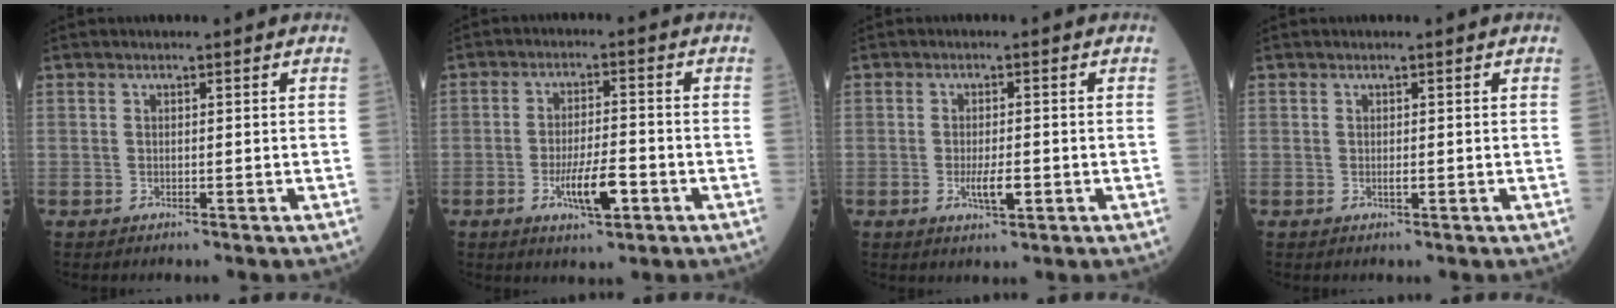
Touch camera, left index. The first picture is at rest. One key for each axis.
{"total": 6.5, "fx": -2.7, "fy": 0.5, "fz": 5.9, "tx": -0.112, "ty": -0.009, "tz": -0.051}
{"total": 3.5, "fx": -1.1, "fy": 0.8, "fz": 3.2, "tx": -0.060, "ty": -0.001, "tz": -0.020}
{"total": 0.5, "fx": -0.2, "fy": 0.1, "fz": 0.5, "tx": -0.006, "ty": 0.001, "tz": -0.005}